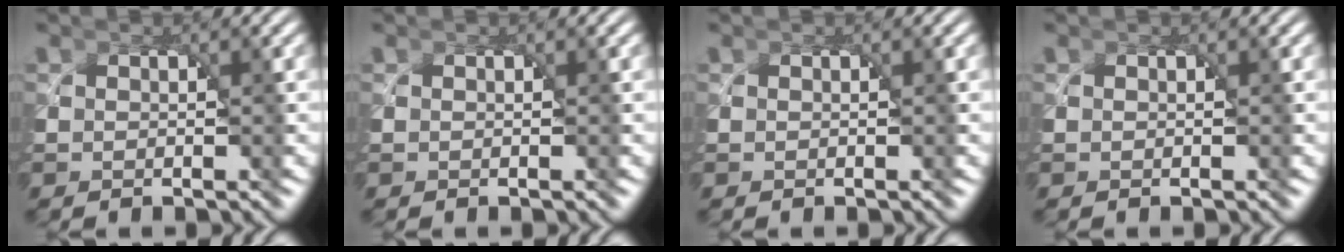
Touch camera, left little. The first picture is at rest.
{"total": 0.0}
{"total": 0.0}
{"total": 0.0}